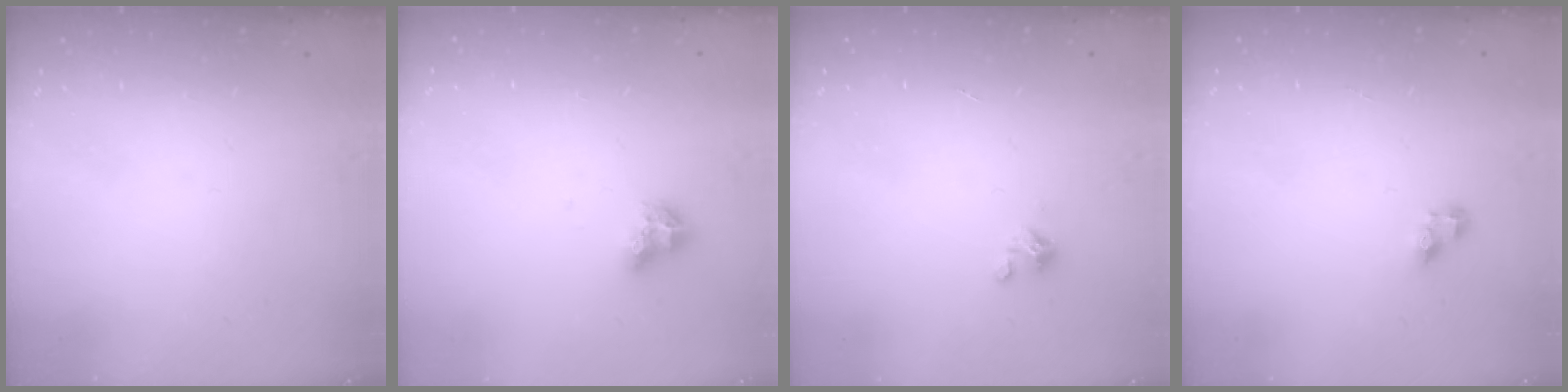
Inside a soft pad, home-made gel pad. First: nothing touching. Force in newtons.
{"total": 7.1, "press": 7.1, "slide": 0.7}
{"total": 2.0, "press": 2.0, "slide": 0.2}
{"total": 3.4, "press": 3.4, "slide": 0.4}